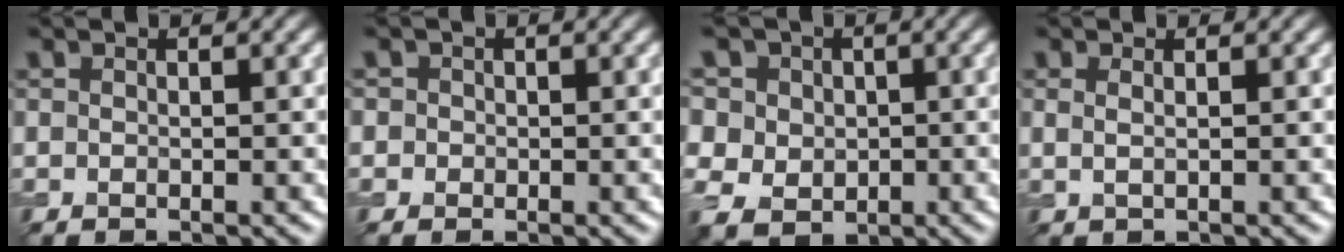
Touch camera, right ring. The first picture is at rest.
{"total": 1.0, "force": [0.1, 0.9, 0.1], "torque": [0.010, 0.000, -0.008]}
{"total": 10.0, "force": [2.7, 8.7, 4.2], "torque": [-0.108, 0.026, 0.027]}
{"total": 1.0, "force": [0.3, 0.4, 0.9], "torque": [-0.016, -0.001, 0.002]}